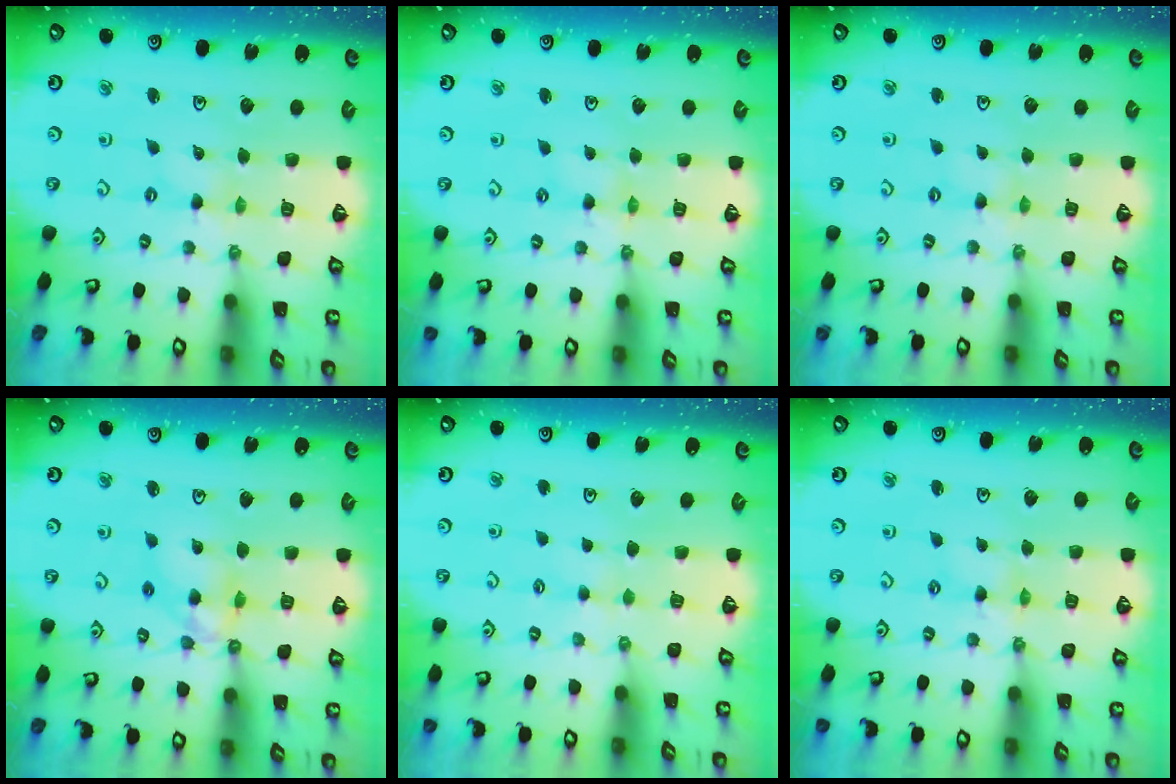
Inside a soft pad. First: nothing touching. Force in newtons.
{"total": 0.6, "press": 0.6, "slide": 0.2}
{"total": 0.0}
{"total": 10.0, "press": 9.9, "slide": 1.0}
{"total": 1.8, "press": 1.7, "slide": 0.3}
{"total": 0.6, "press": 0.6, "slide": 0.2}